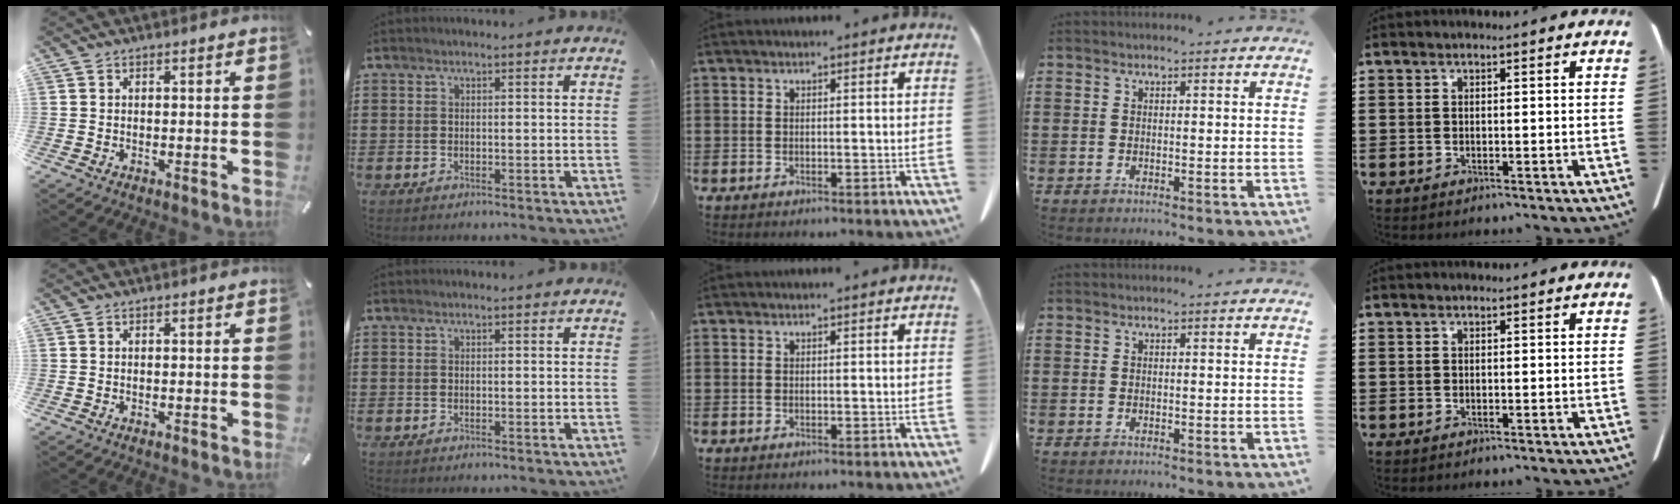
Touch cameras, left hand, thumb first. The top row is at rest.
{}